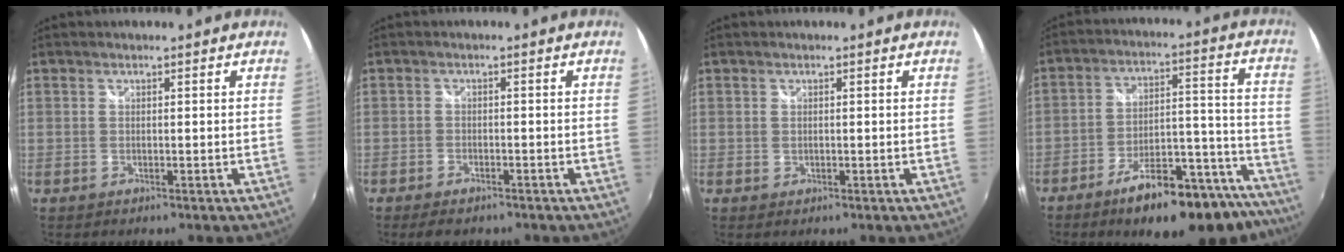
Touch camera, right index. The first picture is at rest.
{"total": 4.3, "force": [-3.4, 2.0, 1.8], "torque": [-0.052, -0.008, -0.054]}
{"total": 0.7, "force": [0.1, 0.6, 0.4], "torque": [-0.005, -0.001, 0.002]}
{"total": 22.8, "force": [-18.8, 6.3, 11.2], "torque": [-0.149, 0.030, -0.250]}